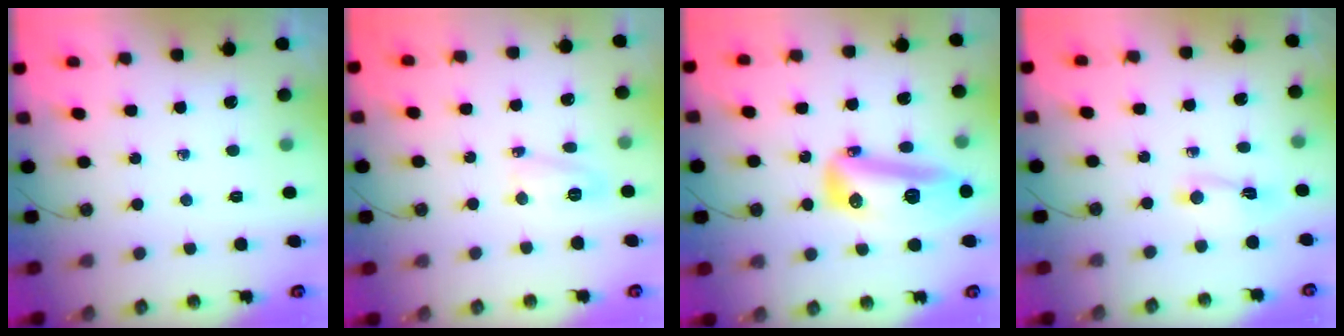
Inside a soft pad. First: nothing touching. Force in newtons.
{"total": 6.7, "press": 6.7, "slide": 0.4}
{"total": 21.5, "press": 17.7, "slide": 12.2}
{"total": 2.1, "press": 2.1, "slide": 0.3}